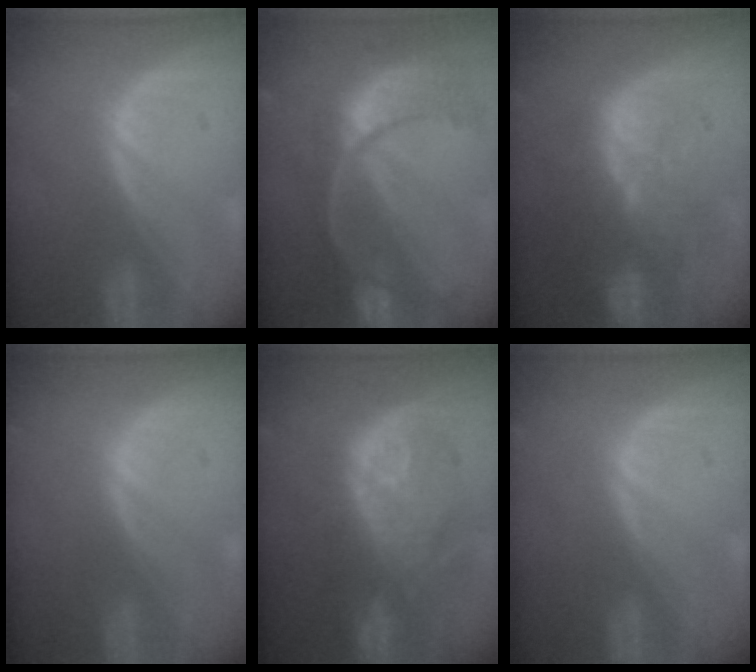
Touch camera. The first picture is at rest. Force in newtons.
{"total": 11.2, "press": 9.4, "slide": 6.2}
{"total": 11.3, "press": 9.9, "slide": 5.4}
{"total": 0.0}
{"total": 11.0, "press": 10.6, "slide": 3.1}
{"total": 0.0}